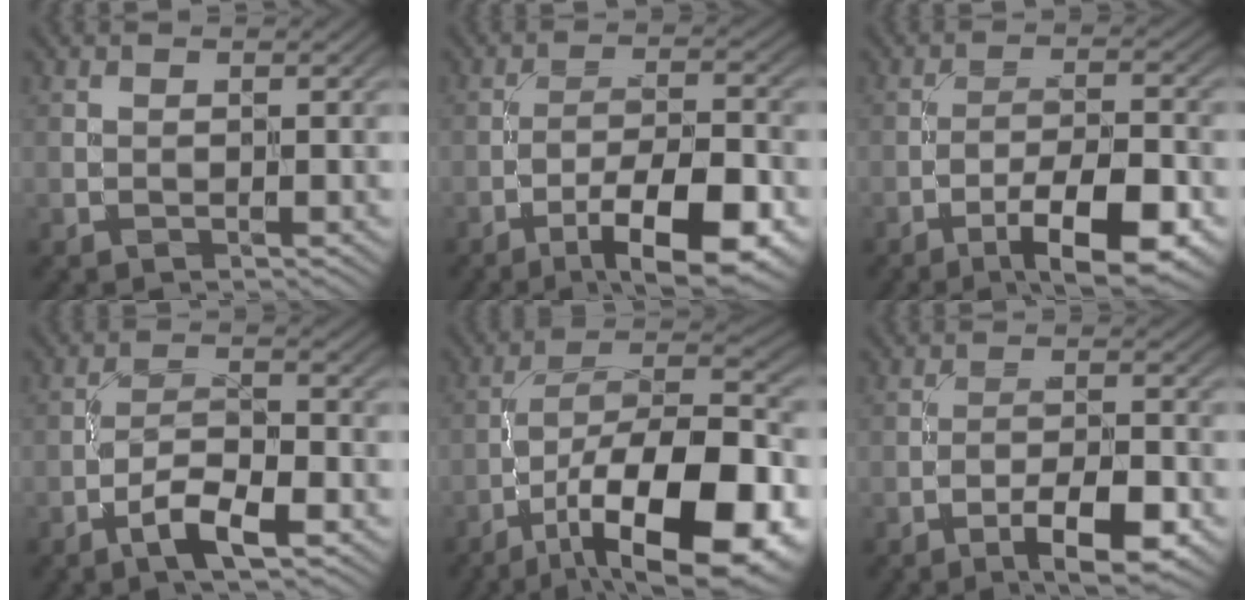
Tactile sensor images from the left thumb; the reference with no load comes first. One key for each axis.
{"total": 11.1, "fx": -6.1, "fy": 3.2, "fz": 8.7, "tx": -0.137, "ty": 0.005, "tz": -0.093}
{"total": 9.9, "fx": -5.5, "fy": 2.8, "fz": 7.8, "tx": -0.123, "ty": 0.005, "tz": -0.082}
{"total": 5.0, "fx": -2.9, "fy": 1.3, "fz": 3.9, "tx": -0.075, "ty": 0.008, "tz": -0.056}
{"total": 18.7, "fx": -9.1, "fy": 7.2, "fz": 14.6, "tx": -0.224, "ty": -0.006, "tz": -0.147}
{"total": 6.4, "fx": -3.6, "fy": 1.7, "fz": 5.0, "tx": -0.079, "ty": 0.008, "tz": -0.055}